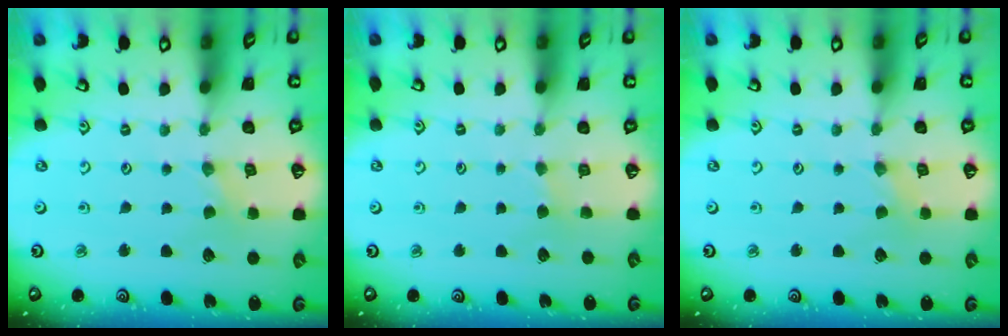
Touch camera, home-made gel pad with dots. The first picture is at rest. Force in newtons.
{"total": 2.0, "press": 2.0, "slide": 0.4}
{"total": 0.0}